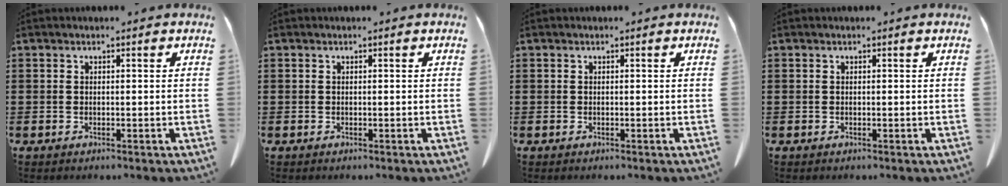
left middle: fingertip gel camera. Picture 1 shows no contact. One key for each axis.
{"total": 0.0}
{"total": 0.0}
{"total": 0.0}